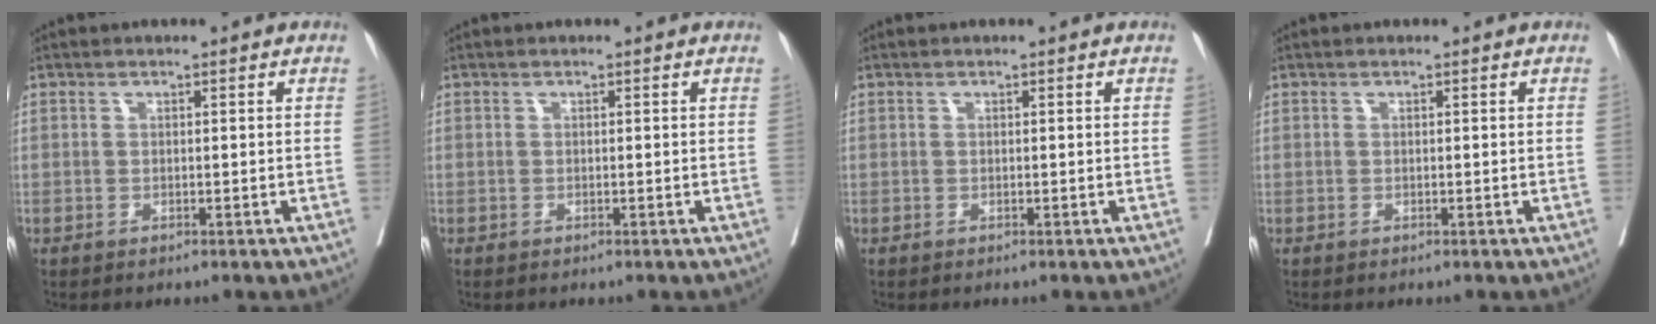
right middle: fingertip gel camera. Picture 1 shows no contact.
{"total": 0.0}
{"total": 0.0}
{"total": 0.0}